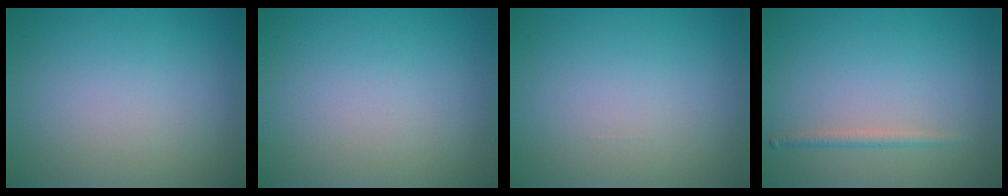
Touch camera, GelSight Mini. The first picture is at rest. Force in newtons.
{"total": 0.0}
{"total": 0.0}
{"total": 1.1, "press": 1.1, "slide": 0.0}